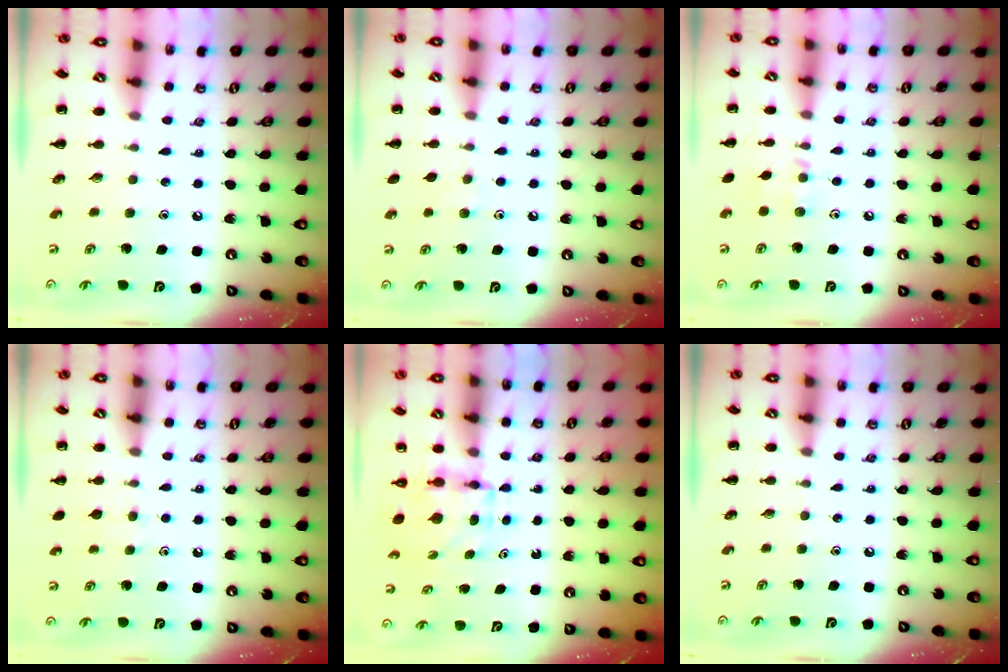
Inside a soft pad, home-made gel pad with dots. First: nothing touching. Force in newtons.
{"total": 3.3, "press": 3.1, "slide": 1.2}
{"total": 6.6, "press": 6.4, "slide": 1.6}
{"total": 5.0, "press": 4.7, "slide": 1.7}
{"total": 3.9, "press": 3.9, "slide": 0.3}
{"total": 0.0}